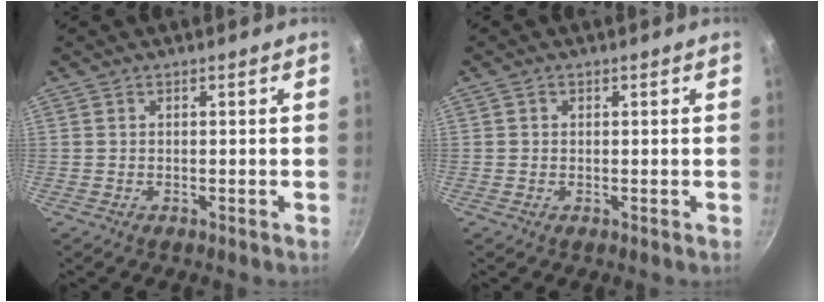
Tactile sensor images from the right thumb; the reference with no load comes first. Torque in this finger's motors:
{"motor_torque": [0.04, -0.42, -0.29, -0.08, 0.06]}